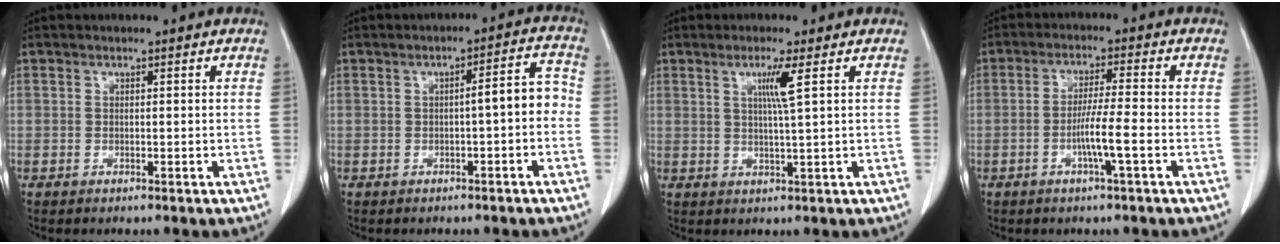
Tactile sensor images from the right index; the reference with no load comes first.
{"total": 4.7, "force": [-1.0, 0.9, 4.5], "torque": [-0.057, 0.023, -0.013]}
{"total": 4.0, "force": [1.5, -0.8, 3.6], "torque": [-0.069, -0.005, 0.027]}
{"total": 5.4, "force": [-1.9, -0.5, 5.1], "torque": [-0.093, -0.003, -0.036]}